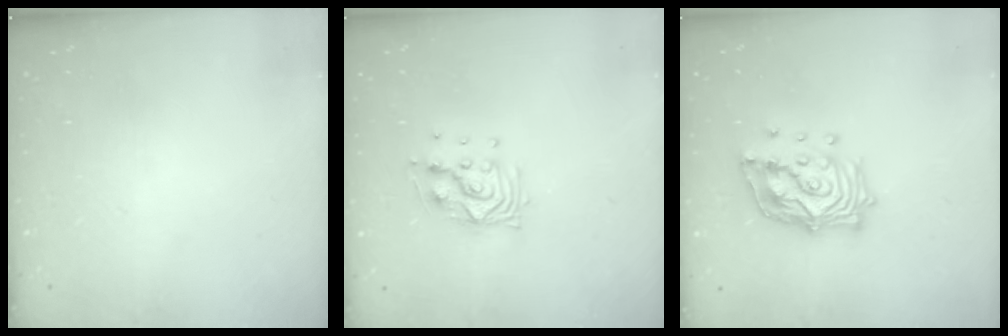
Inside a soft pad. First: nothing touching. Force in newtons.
{"total": 9.5, "press": 9.5, "slide": 0.4}
{"total": 18.2, "press": 18.0, "slide": 2.7}